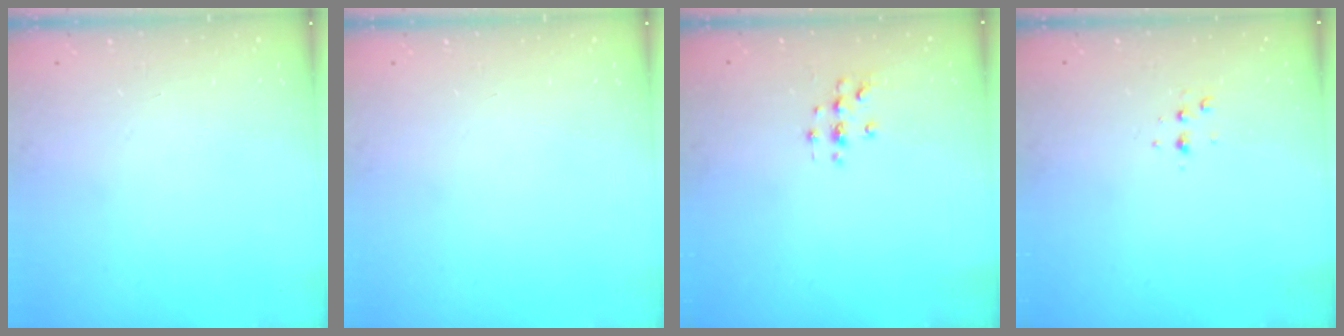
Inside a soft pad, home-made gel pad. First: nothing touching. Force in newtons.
{"total": 0.0}
{"total": 2.0, "press": 2.0, "slide": 0.2}
{"total": 3.7, "press": 3.2, "slide": 1.7}